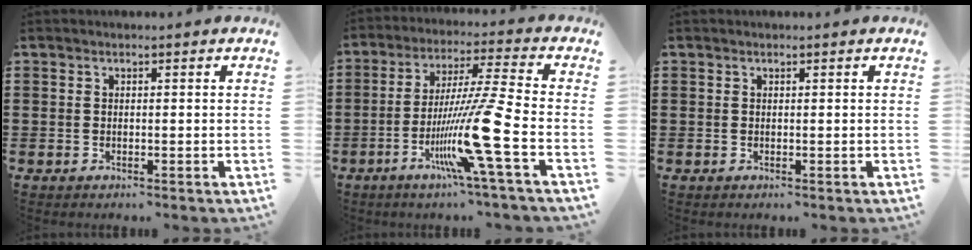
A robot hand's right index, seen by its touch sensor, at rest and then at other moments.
{"total": 14.4, "force": [-5.3, -0.3, 13.4], "torque": [-0.253, -0.007, -0.098]}
{"total": 0.0}